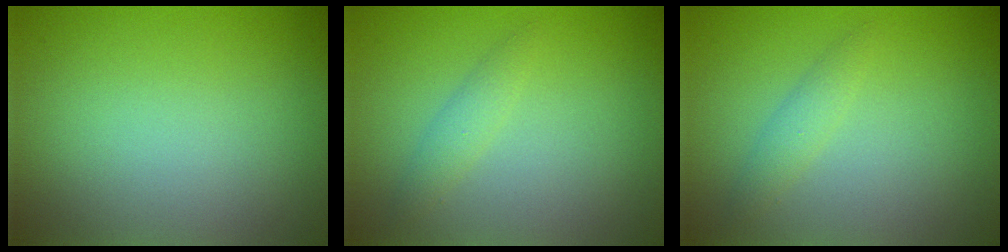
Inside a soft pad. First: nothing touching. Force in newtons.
{"total": 1.4, "press": 1.4, "slide": 0.0}
{"total": 1.4, "press": 1.4, "slide": 0.0}